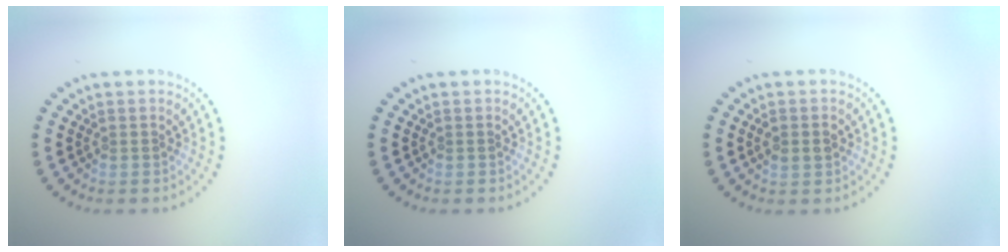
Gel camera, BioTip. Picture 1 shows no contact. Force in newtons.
{"total": 0.0}
{"total": 1.4, "press": 1.4, "slide": 0.1}